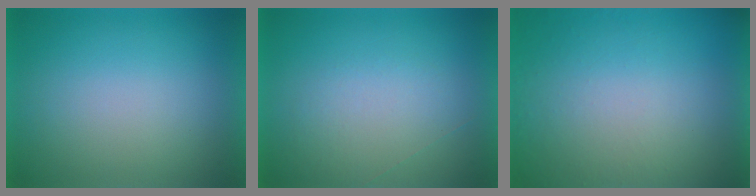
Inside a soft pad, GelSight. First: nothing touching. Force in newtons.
{"total": 1.0}
{"total": 5.1}